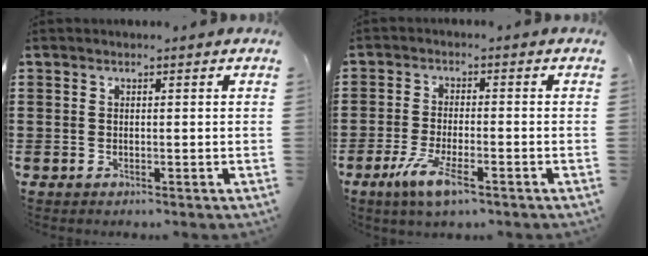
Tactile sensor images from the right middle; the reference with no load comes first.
{"total": 5.9, "force": [-3.1, 1.4, 4.9], "torque": [-0.110, -0.014, -0.059]}